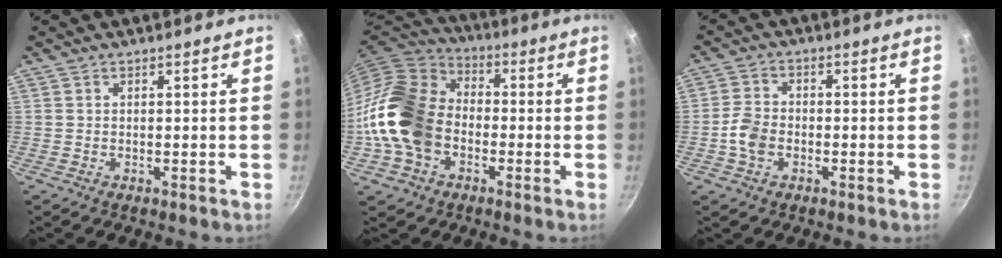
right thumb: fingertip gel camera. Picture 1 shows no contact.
{"total": 17.8, "force": [-3.6, 13.3, 11.3], "torque": [-0.199, 0.042, -0.083]}
{"total": 4.9, "force": [-1.5, 3.5, 3.2], "torque": [-0.060, 0.018, -0.035]}